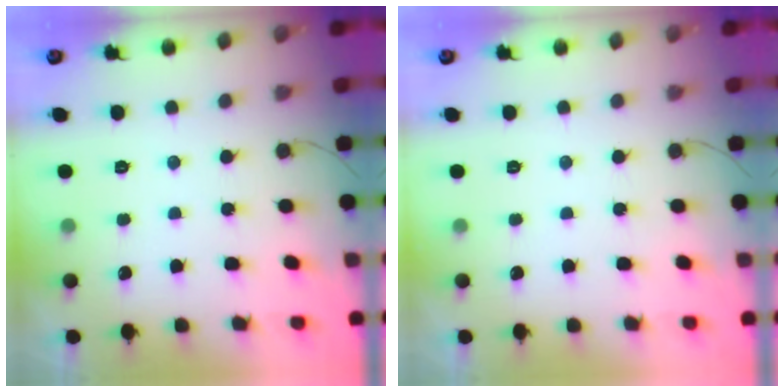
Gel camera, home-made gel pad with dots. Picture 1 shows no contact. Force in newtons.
{"total": 0.0}